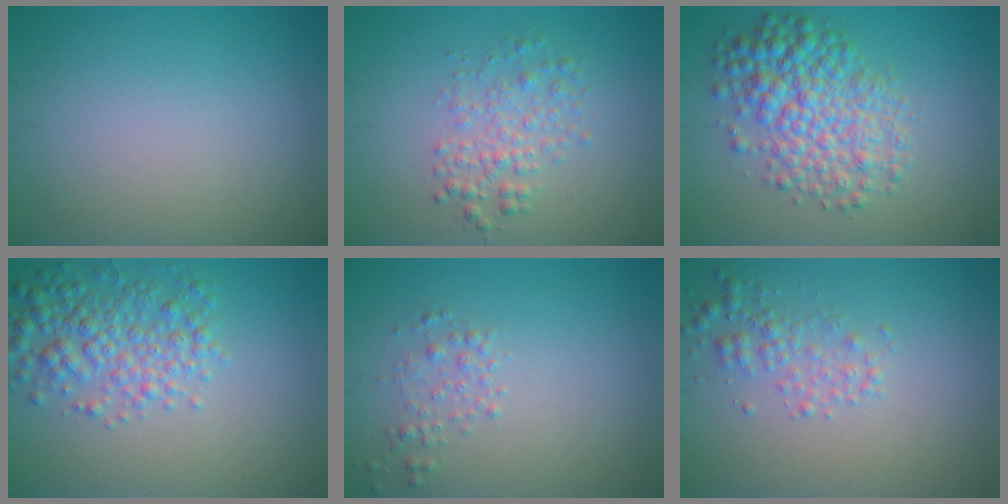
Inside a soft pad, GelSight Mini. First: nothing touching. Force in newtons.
{"total": 2.7, "press": 2.7, "slide": 0.0}
{"total": 6.2, "press": 6.2, "slide": 0.1}
{"total": 4.4, "press": 4.4, "slide": 0.1}
{"total": 1.4, "press": 1.4, "slide": 0.0}
{"total": 2.1, "press": 2.1, "slide": 0.1}